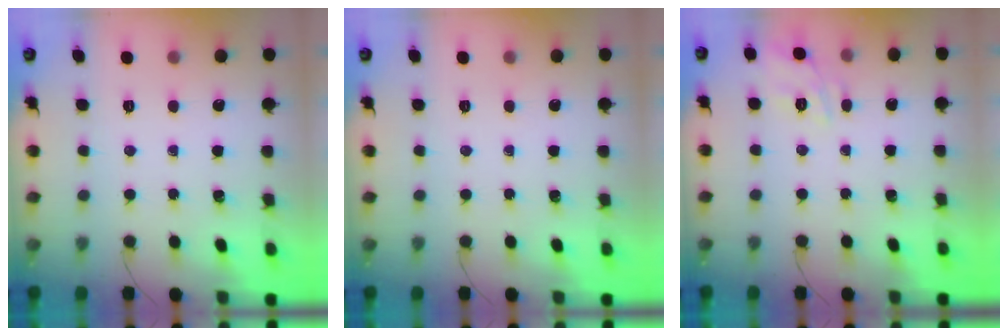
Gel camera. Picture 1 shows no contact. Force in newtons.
{"total": 0.0}
{"total": 12.3, "press": 12.3, "slide": 0.7}